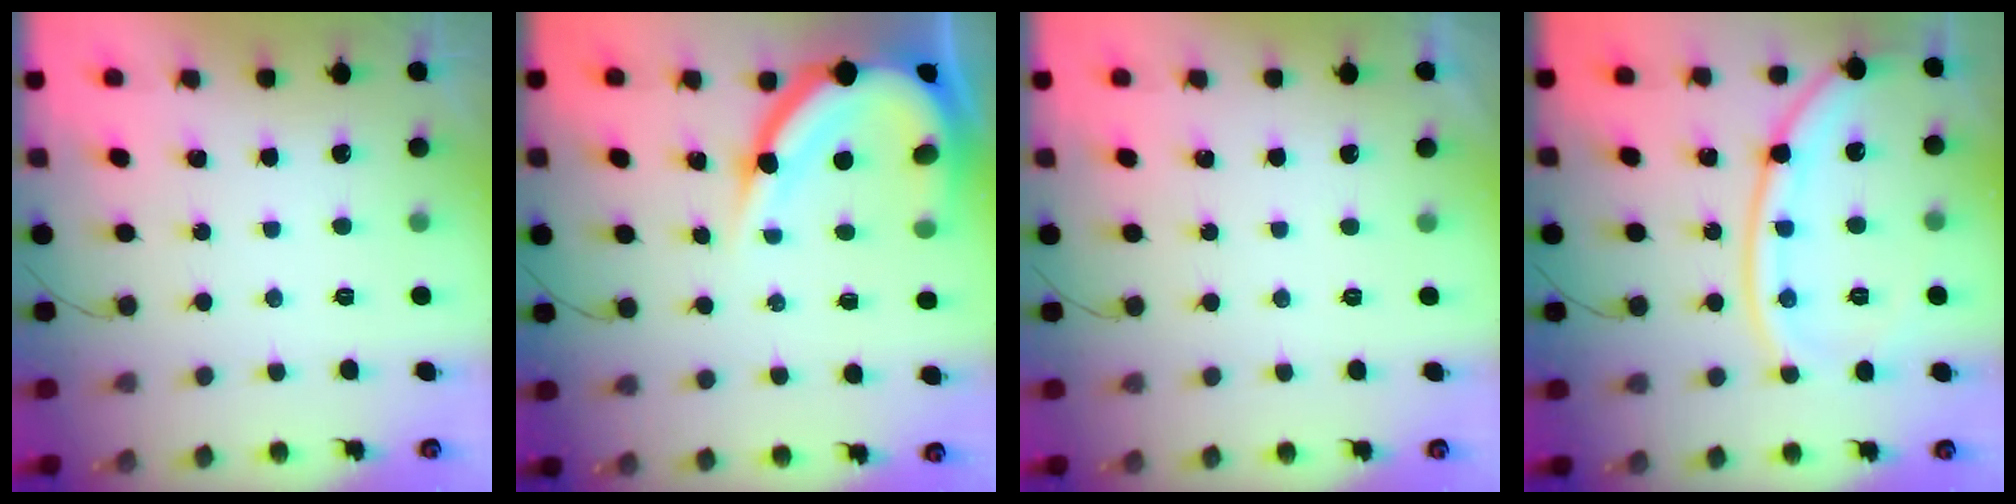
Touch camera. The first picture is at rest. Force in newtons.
{"total": 16.9, "press": 16.8, "slide": 1.7}
{"total": 1.0, "press": 1.0, "slide": 0.1}
{"total": 16.7, "press": 16.7, "slide": 1.2}